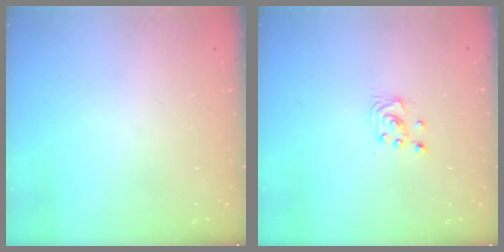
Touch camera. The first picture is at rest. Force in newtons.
{"total": 2.5, "press": 2.5, "slide": 0.2}